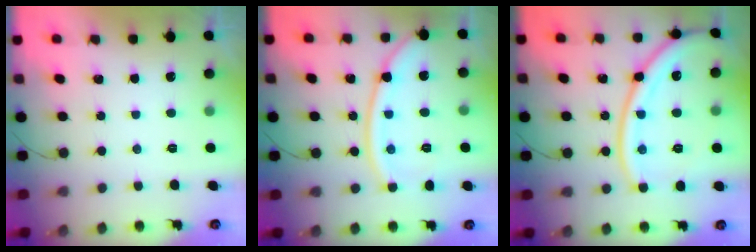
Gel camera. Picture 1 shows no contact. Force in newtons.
{"total": 12.4, "press": 12.4, "slide": 0.9}
{"total": 18.4, "press": 18.3, "slide": 2.1}